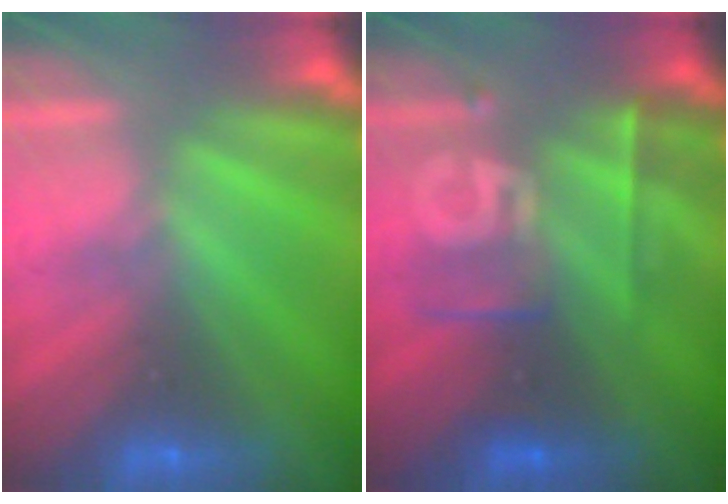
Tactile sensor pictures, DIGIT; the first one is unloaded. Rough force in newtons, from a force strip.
{"total": 2.4}